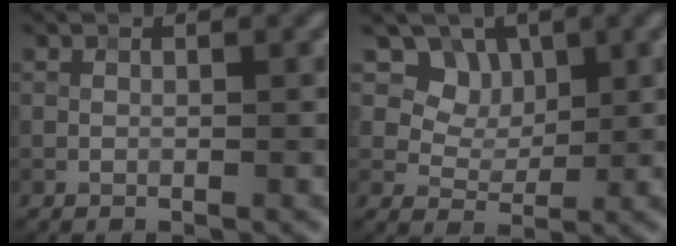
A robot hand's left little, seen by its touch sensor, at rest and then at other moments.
{"total": 7.2, "force": [3.6, 5.3, 3.1], "torque": [-0.055, -0.006, 0.068]}